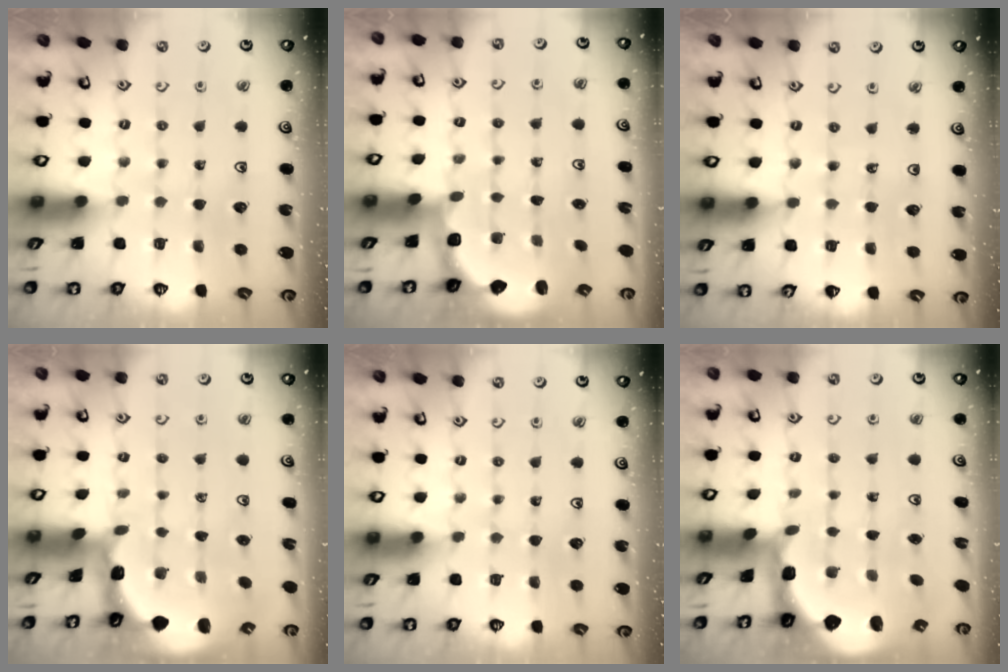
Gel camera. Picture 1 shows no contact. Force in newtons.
{"total": 2.9, "press": 2.0, "slide": 2.1}
{"total": 2.6, "press": 2.6, "slide": 0.3}
{"total": 1.3, "press": 1.3, "slide": 0.2}
{"total": 0.0}
{"total": 2.4, "press": 1.7, "slide": 1.7}